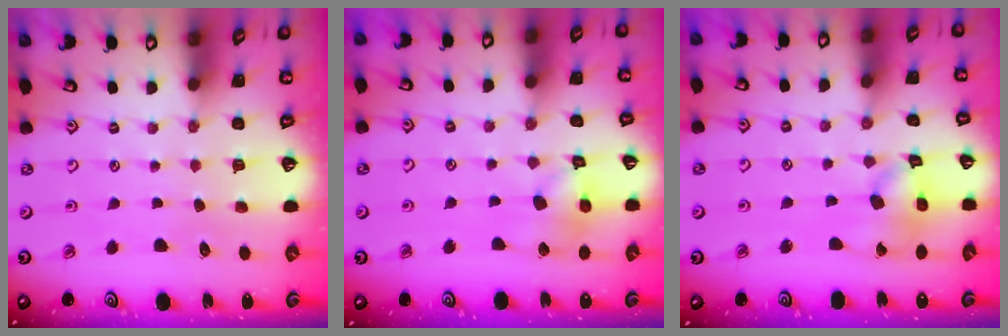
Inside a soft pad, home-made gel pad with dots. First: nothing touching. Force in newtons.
{"total": 12.8, "press": 12.7, "slide": 1.8}
{"total": 12.0, "press": 11.8, "slide": 1.7}